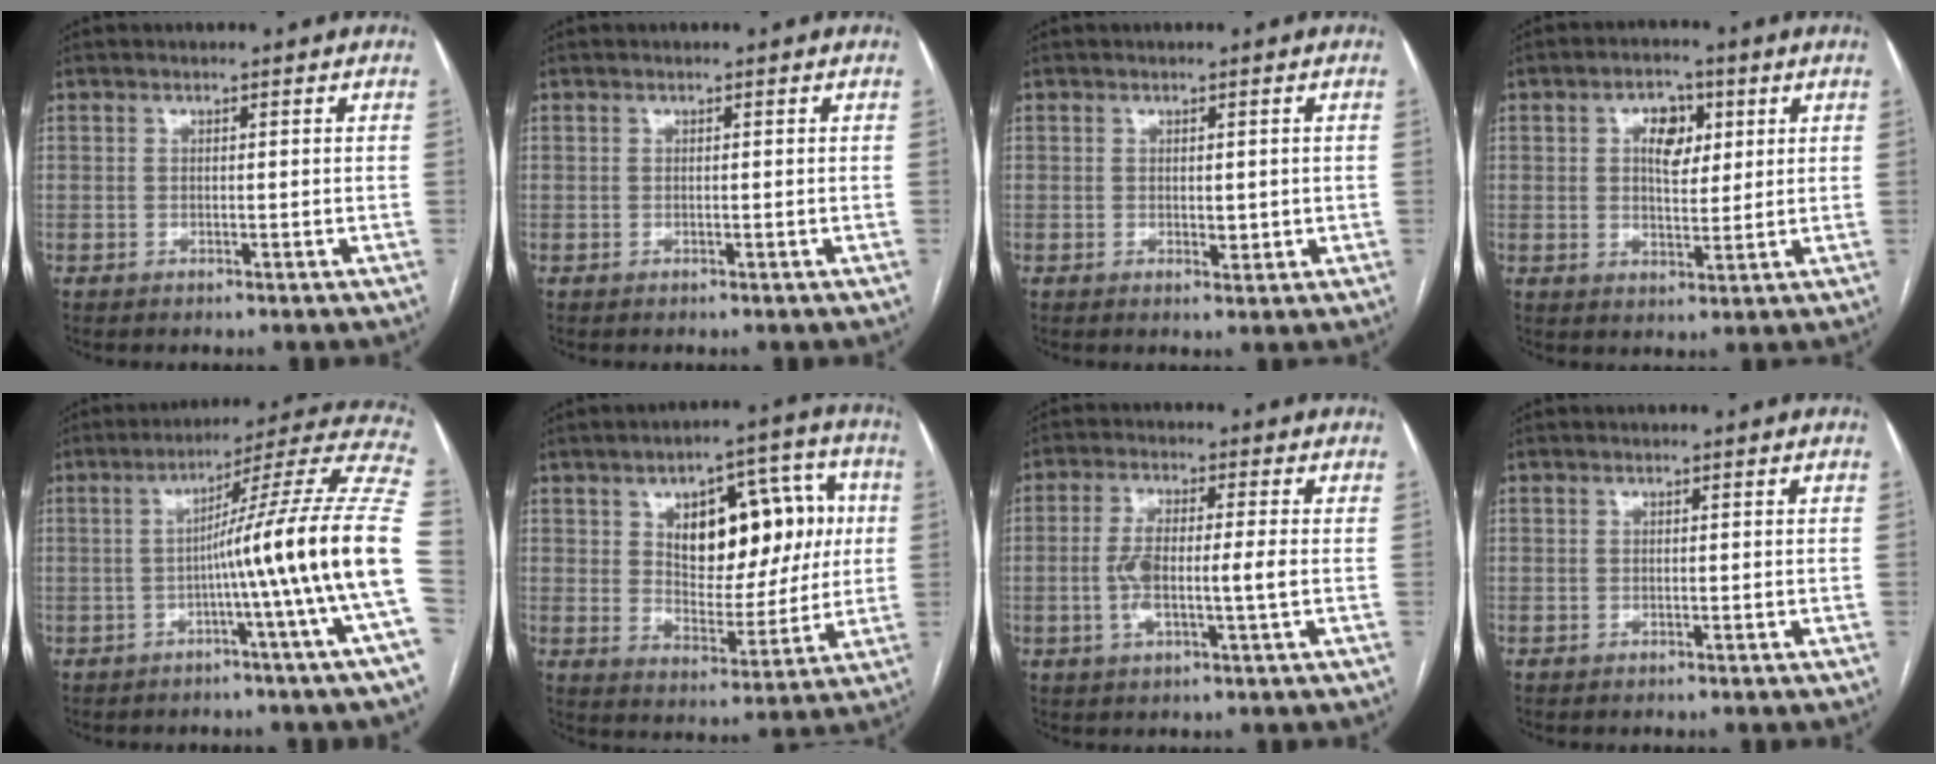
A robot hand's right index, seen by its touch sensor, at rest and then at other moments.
{"total": 0.0}
{"total": 1.9, "force": [0.1, 1.1, 1.5], "torque": [-0.021, -0.004, 0.007]}
{"total": 6.1, "force": [2.0, 3.6, 4.5], "torque": [-0.072, 0.013, 0.037]}
{"total": 18.3, "force": [-3.1, -3.0, 17.8], "torque": [-0.209, 0.021, -0.060]}
{"total": 15.9, "force": [3.8, 8.0, 13.2], "torque": [-0.177, 0.034, 0.065]}
{"total": 7.0, "force": [-0.7, 1.1, 6.8], "torque": [-0.140, 0.008, -0.014]}
{"total": 0.0}